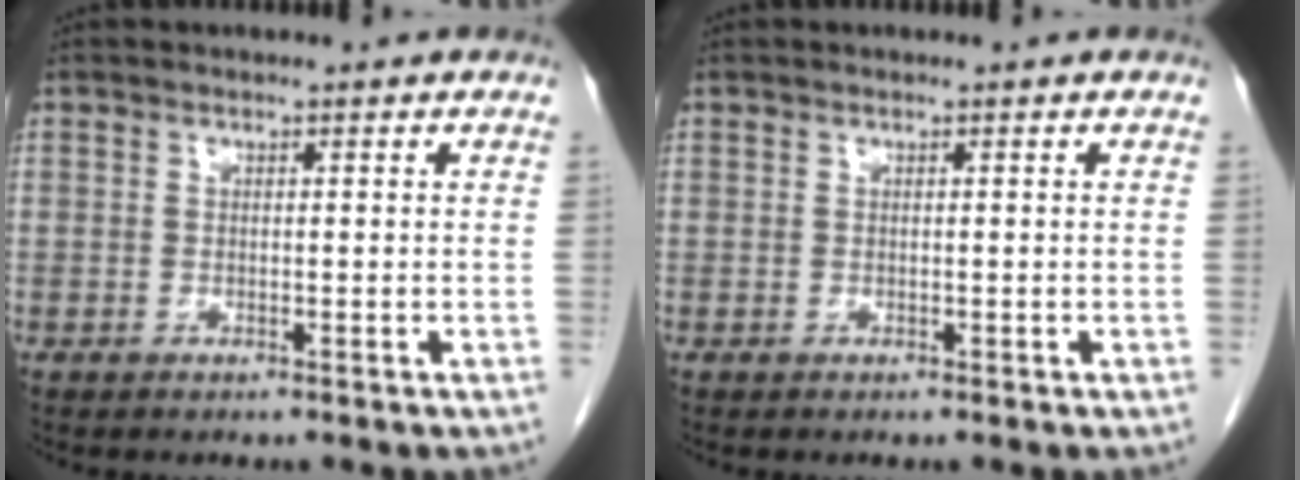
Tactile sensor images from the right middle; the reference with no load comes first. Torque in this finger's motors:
{"motor_torque": [0.79, -0.27, 0.12, 0.02]}